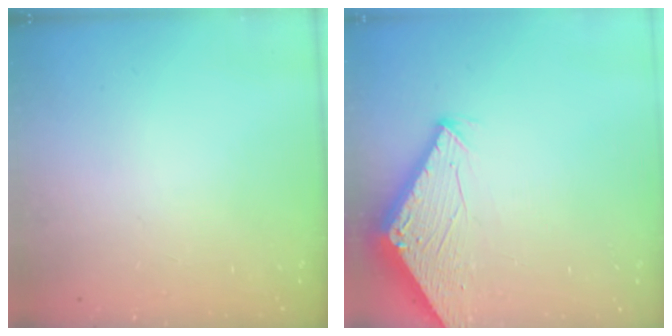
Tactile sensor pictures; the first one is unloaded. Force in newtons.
{"total": 2.9, "press": 2.9, "slide": 0.2}